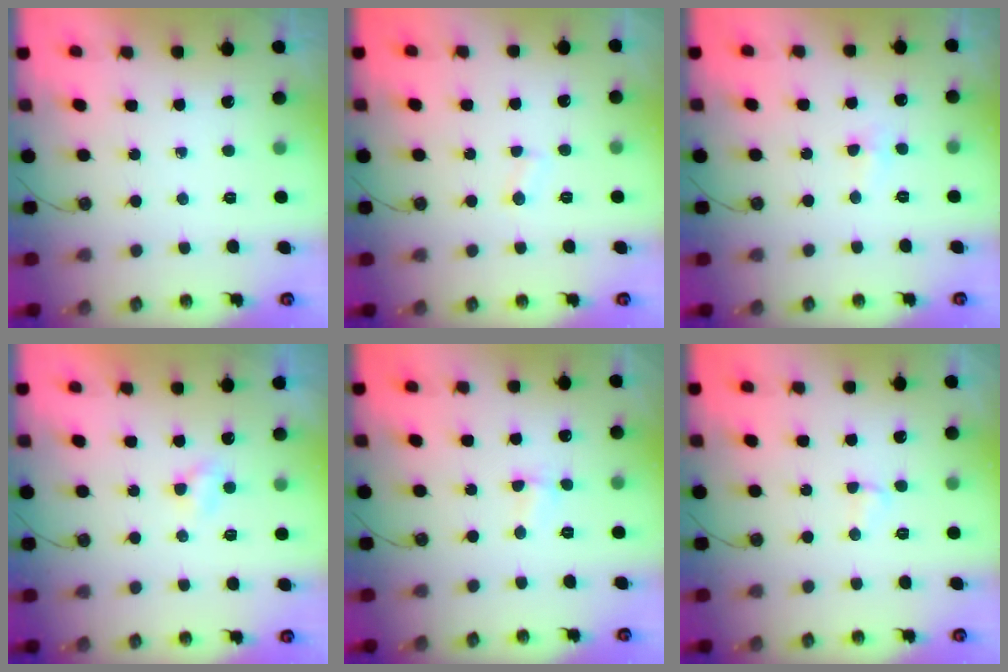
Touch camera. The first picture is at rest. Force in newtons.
{"total": 1.8, "press": 1.8, "slide": 0.2}
{"total": 3.7, "press": 3.6, "slide": 0.6}
{"total": 2.0, "press": 2.0, "slide": 0.3}
{"total": 1.6, "press": 1.3, "slide": 0.9}
{"total": 2.5, "press": 2.4, "slide": 0.7}